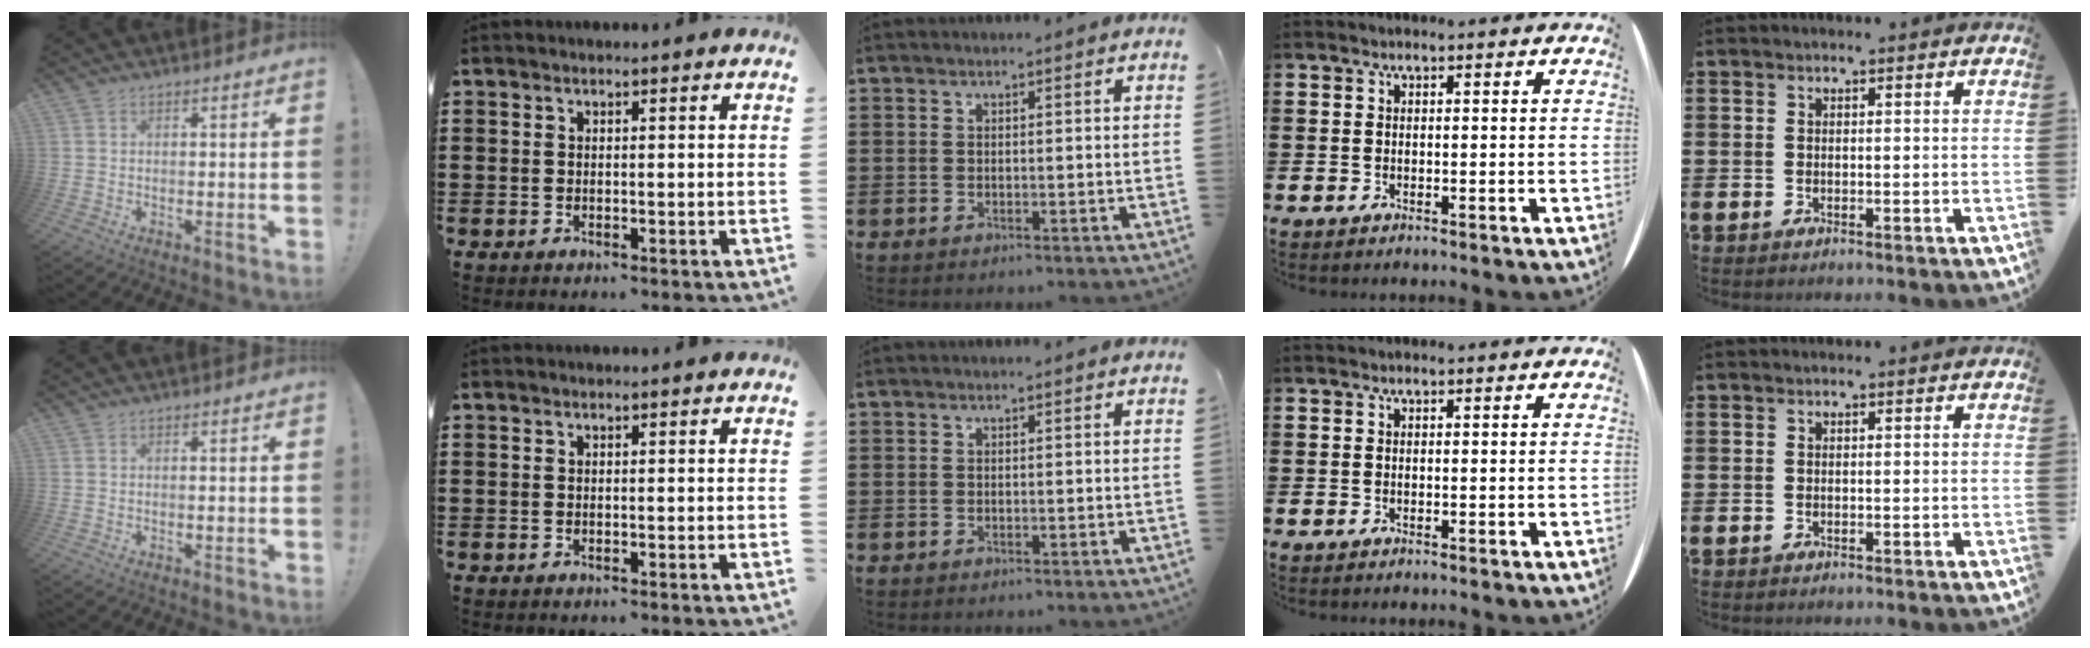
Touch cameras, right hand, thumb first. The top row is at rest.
{}